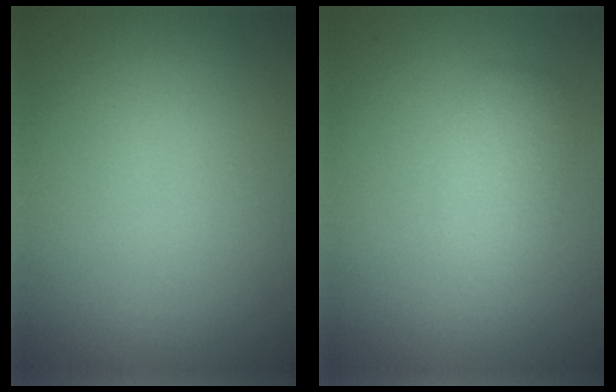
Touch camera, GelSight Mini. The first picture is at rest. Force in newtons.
{"total": 2.6, "press": 2.6, "slide": 0.3}